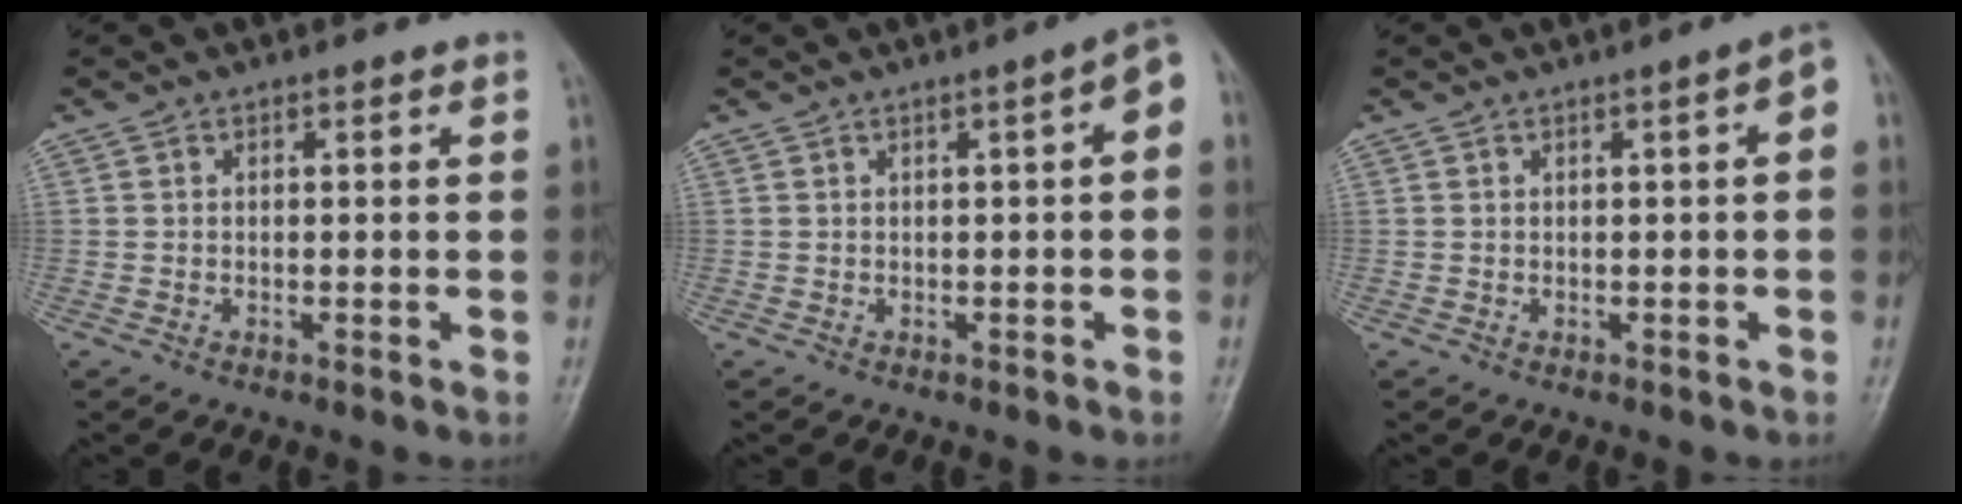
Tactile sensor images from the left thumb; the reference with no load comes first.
{"total": 4.0, "force": [0.3, 1.0, 3.8], "torque": [-0.047, 0.017, -0.004]}
{"total": 3.0, "force": [0.3, 0.7, 2.9], "torque": [-0.036, 0.011, -0.003]}